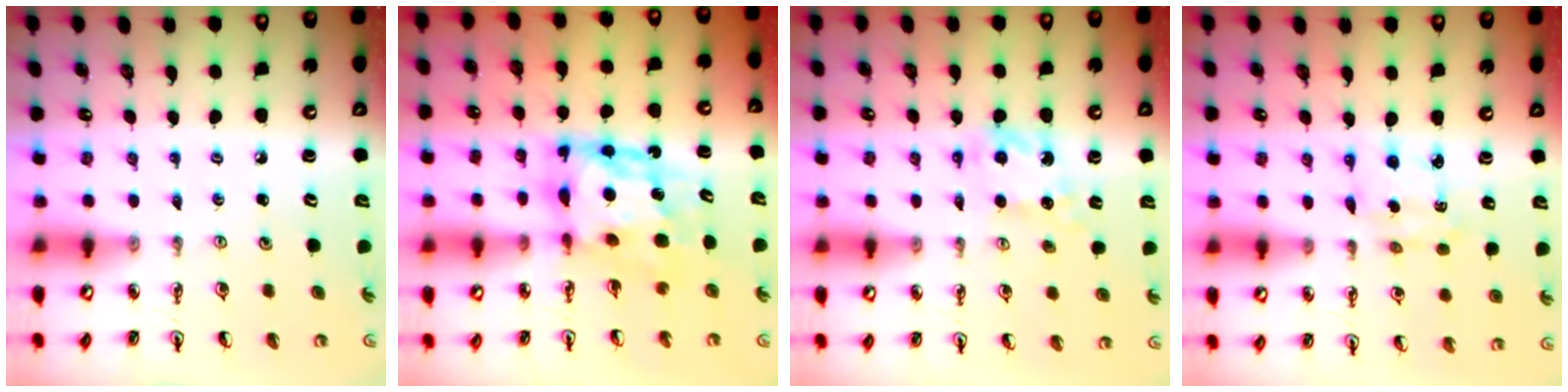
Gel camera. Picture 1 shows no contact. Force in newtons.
{"total": 9.2, "press": 9.2, "slide": 0.7}
{"total": 7.4, "press": 7.4, "slide": 0.5}
{"total": 2.5, "press": 2.5, "slide": 0.3}